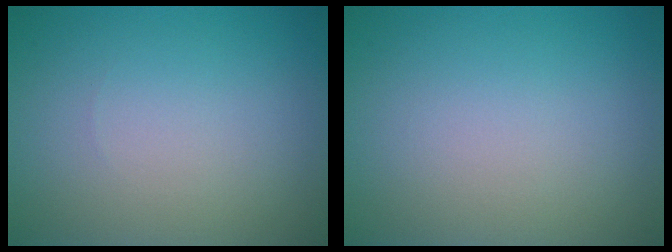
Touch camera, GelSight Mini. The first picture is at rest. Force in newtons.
{"total": 0.0}